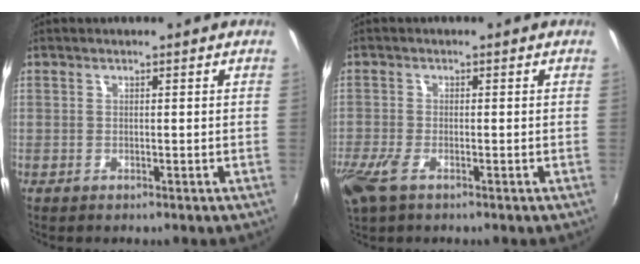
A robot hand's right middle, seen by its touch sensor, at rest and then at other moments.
{"total": 5.0, "force": [-2.9, 1.8, 3.6], "torque": [-0.089, -0.017, -0.054]}